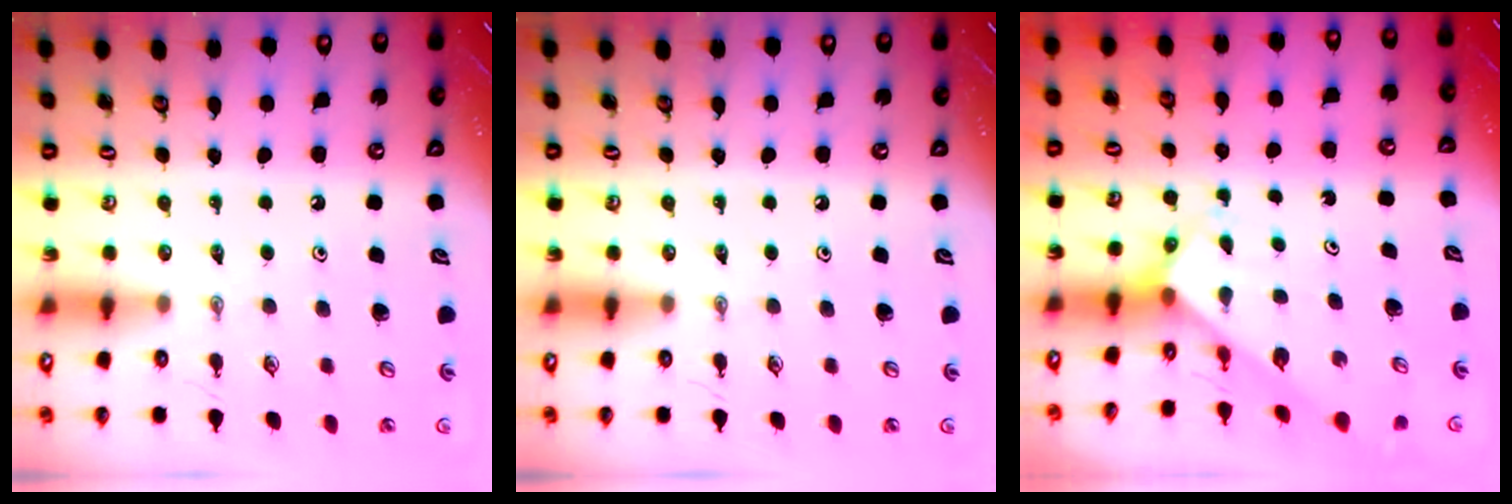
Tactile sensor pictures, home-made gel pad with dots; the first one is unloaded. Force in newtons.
{"total": 0.0}
{"total": 2.9, "press": 2.9, "slide": 0.1}